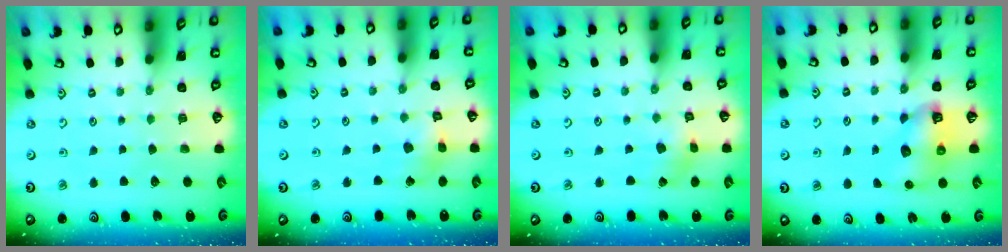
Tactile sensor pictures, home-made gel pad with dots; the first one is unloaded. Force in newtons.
{"total": 4.7, "press": 4.7, "slide": 0.5}
{"total": 1.6, "press": 1.5, "slide": 0.4}
{"total": 8.2, "press": 8.1, "slide": 1.3}